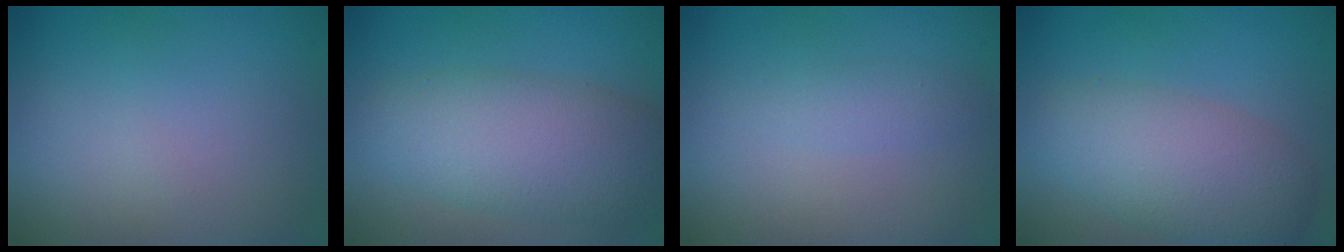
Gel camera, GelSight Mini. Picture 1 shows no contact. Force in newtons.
{"total": 6.3, "press": 6.3, "slide": 0.2}
{"total": 1.1, "press": 1.1, "slide": 0.0}
{"total": 5.5, "press": 5.5, "slide": 0.1}